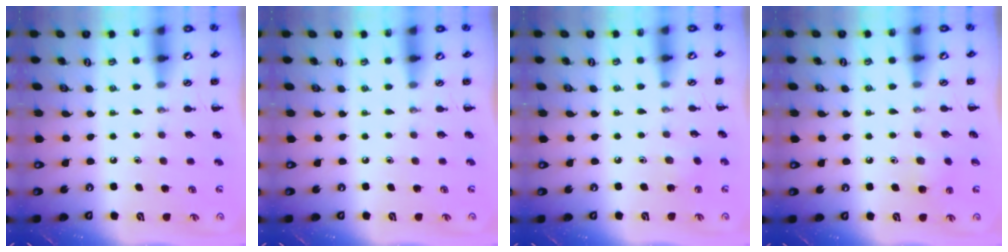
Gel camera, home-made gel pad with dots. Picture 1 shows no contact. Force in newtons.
{"total": 0.0}
{"total": 2.3, "press": 2.2, "slide": 0.8}
{"total": 6.0, "press": 5.5, "slide": 2.3}